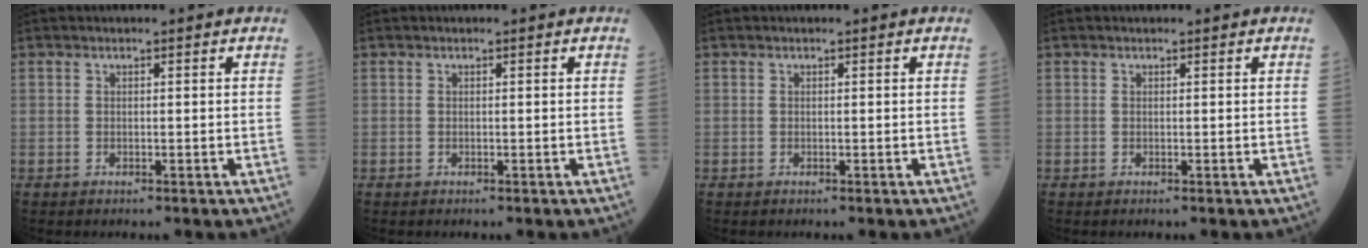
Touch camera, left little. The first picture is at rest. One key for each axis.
{"total": 0.0}
{"total": 0.0}
{"total": 0.0}